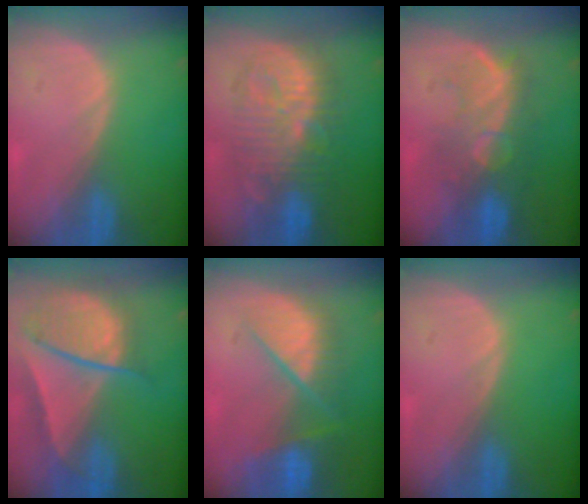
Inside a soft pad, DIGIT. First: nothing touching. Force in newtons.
{"total": 10.4, "press": 10.4, "slide": 0.4}
{"total": 9.0, "press": 8.5, "slide": 3.0}
{"total": 9.4, "press": 8.1, "slide": 4.7}
{"total": 9.7, "press": 8.3, "slide": 5.0}
{"total": 0.0}